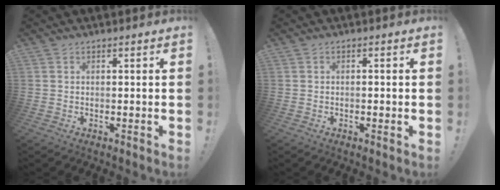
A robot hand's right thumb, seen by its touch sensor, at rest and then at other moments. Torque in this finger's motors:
{"motor_torque": [0.10, -0.10, -0.24, 0.31, -0.02]}